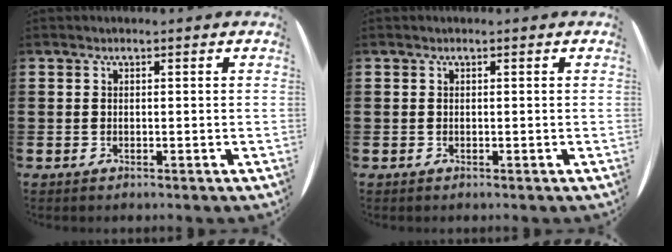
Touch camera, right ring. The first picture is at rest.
{"total": 0.0}